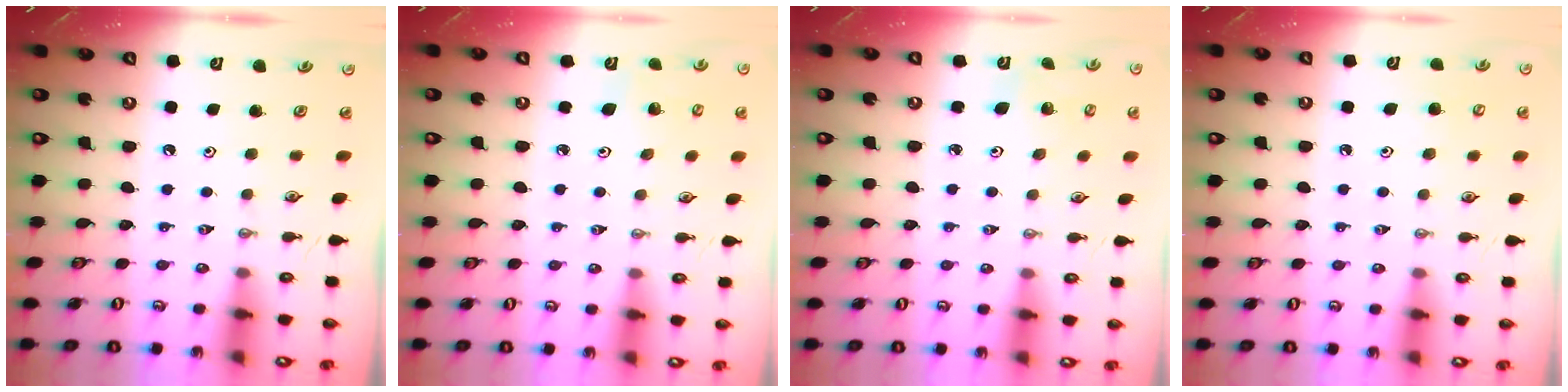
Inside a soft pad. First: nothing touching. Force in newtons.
{"total": 6.1, "press": 5.9, "slide": 1.5}
{"total": 3.6, "press": 3.3, "slide": 1.4}
{"total": 5.1, "press": 5.0, "slide": 0.7}